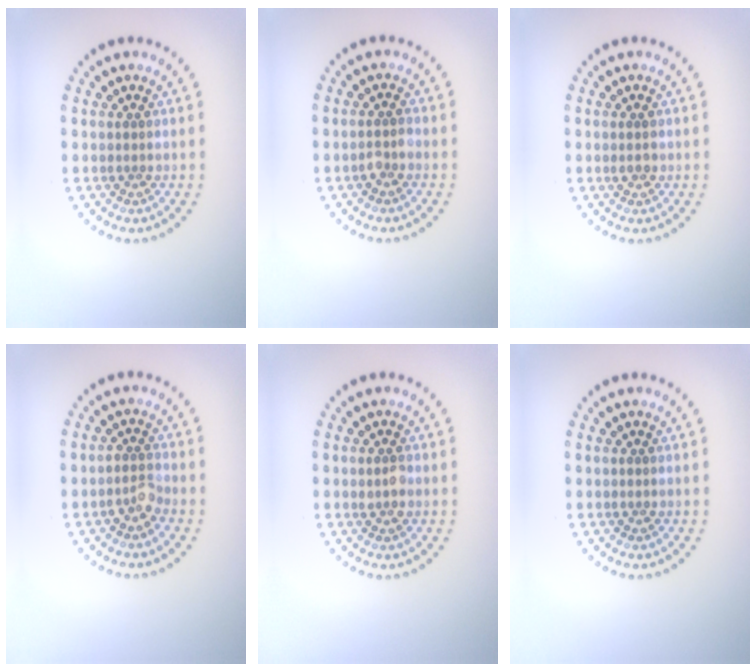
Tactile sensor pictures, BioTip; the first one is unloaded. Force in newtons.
{"total": 1.1, "press": 1.0, "slide": 0.4}
{"total": 1.1, "press": 1.1, "slide": 0.2}
{"total": 1.7, "press": 1.4, "slide": 0.9}
{"total": 1.2, "press": 1.2, "slide": 0.3}
{"total": 0.0}